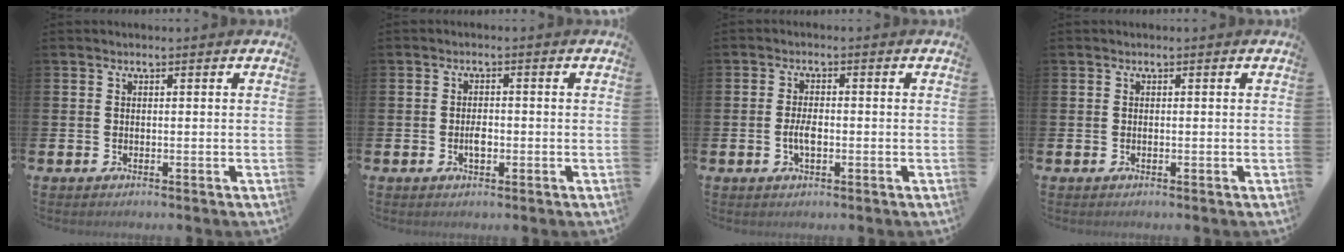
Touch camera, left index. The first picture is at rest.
{"total": 2.0, "force": [-0.4, 1.1, 1.7], "torque": [-0.021, -0.002, -0.011]}
{"total": 2.9, "force": [-0.6, 1.3, 2.6], "torque": [-0.046, 0.002, -0.011]}
{"total": 0.0}